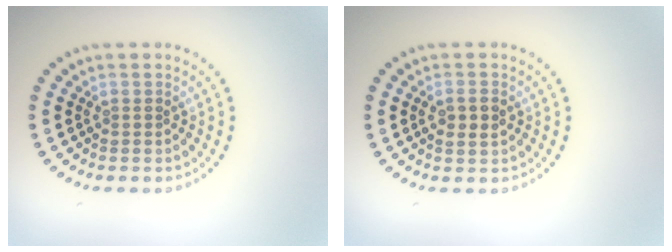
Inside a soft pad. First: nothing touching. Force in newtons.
{"total": 2.1, "press": 2.1, "slide": 0.2}